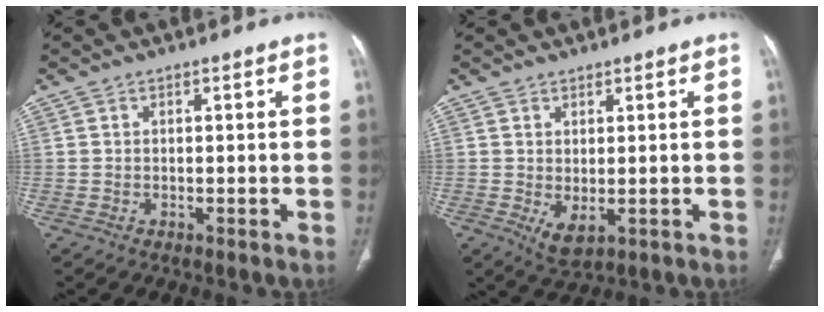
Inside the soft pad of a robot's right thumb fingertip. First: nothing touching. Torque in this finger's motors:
{"motor_torque": [-0.24, 0.36, -0.17, 0.10, 0.12]}